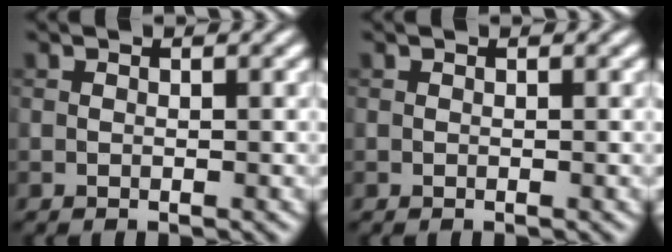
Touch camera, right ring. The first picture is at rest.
{"total": 0.0}